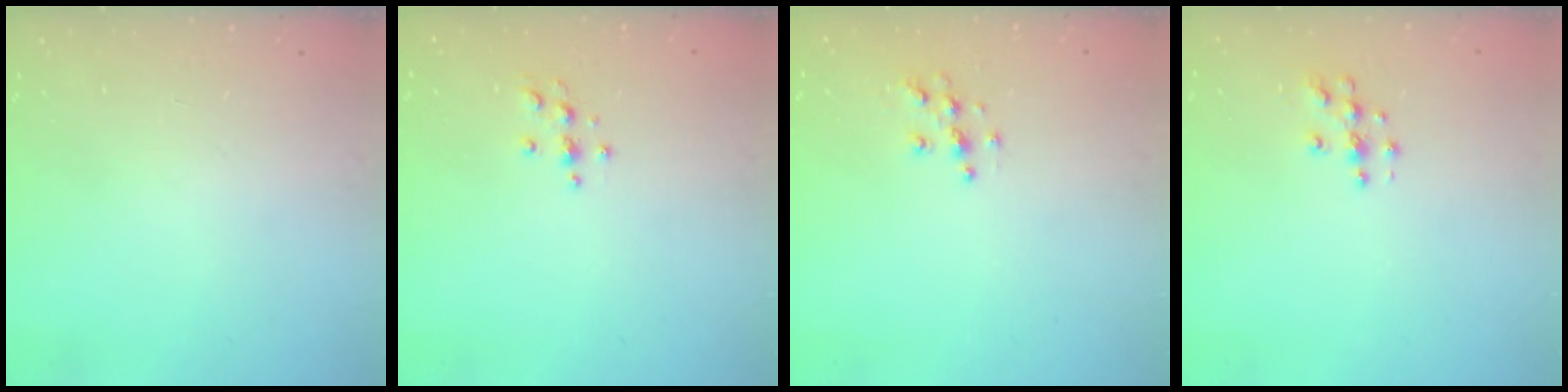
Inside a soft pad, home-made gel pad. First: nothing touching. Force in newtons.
{"total": 3.3, "press": 3.3, "slide": 0.5}
{"total": 5.6, "press": 5.6, "slide": 0.2}
{"total": 3.9, "press": 3.9, "slide": 0.3}